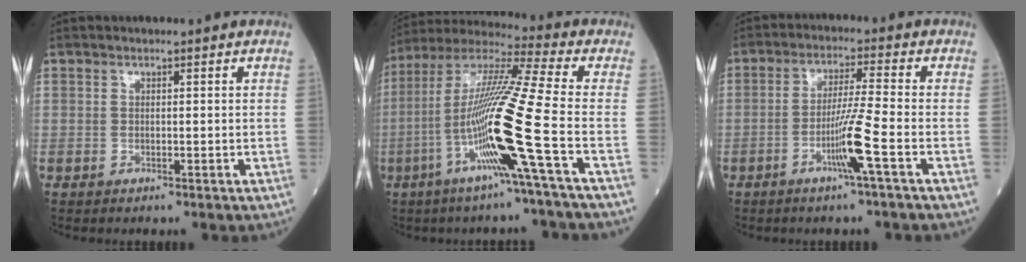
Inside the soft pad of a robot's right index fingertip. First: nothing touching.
{"total": 17.4, "force": [-5.6, -2.3, 16.3], "torque": [-0.322, -0.014, -0.117]}
{"total": 6.7, "force": [-2.9, -1.3, 5.9], "torque": [-0.119, -0.006, -0.055]}